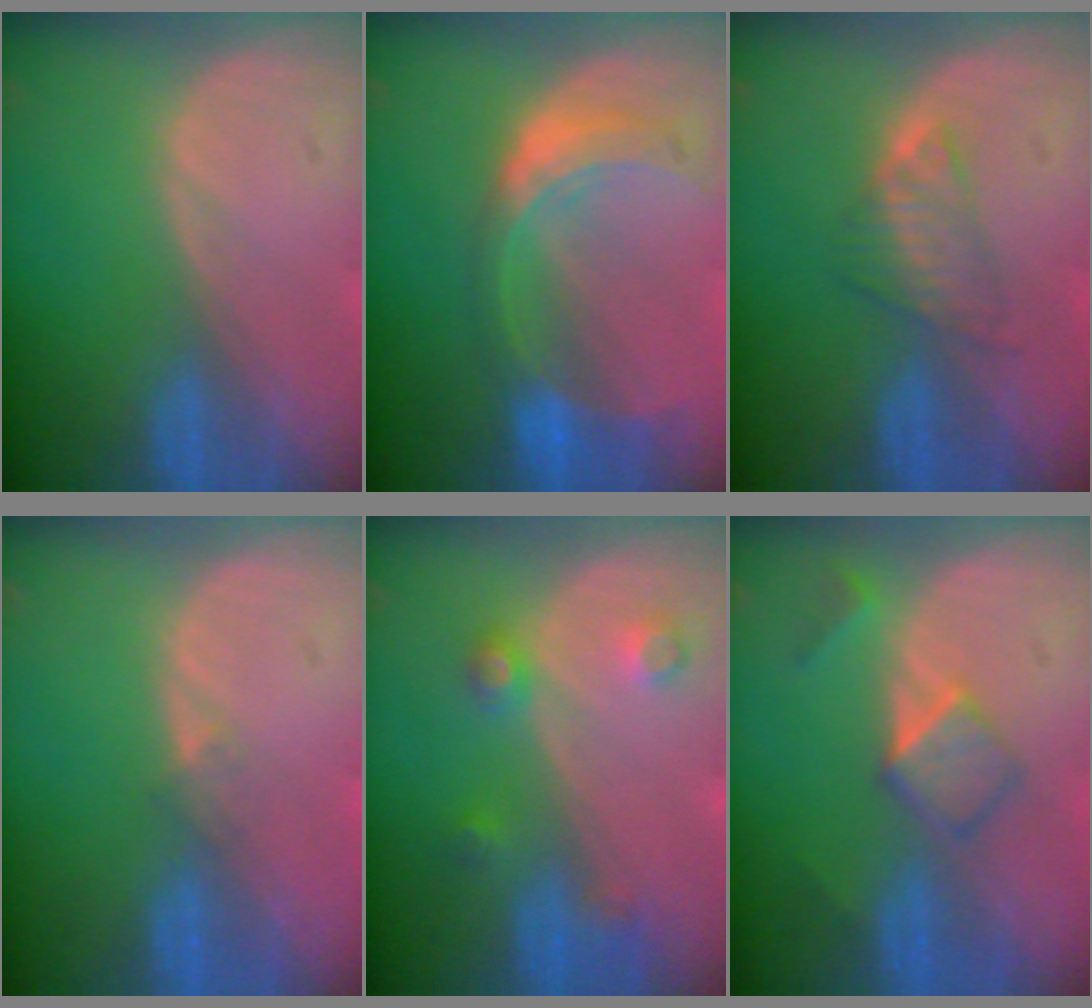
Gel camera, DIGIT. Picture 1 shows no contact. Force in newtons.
{"total": 7.8, "press": 6.9, "slide": 3.7}
{"total": 3.7, "press": 3.6, "slide": 0.7}
{"total": 1.2, "press": 0.9, "slide": 0.9}
{"total": 4.0, "press": 3.5, "slide": 1.9}
{"total": 5.2, "press": 4.4, "slide": 2.7}